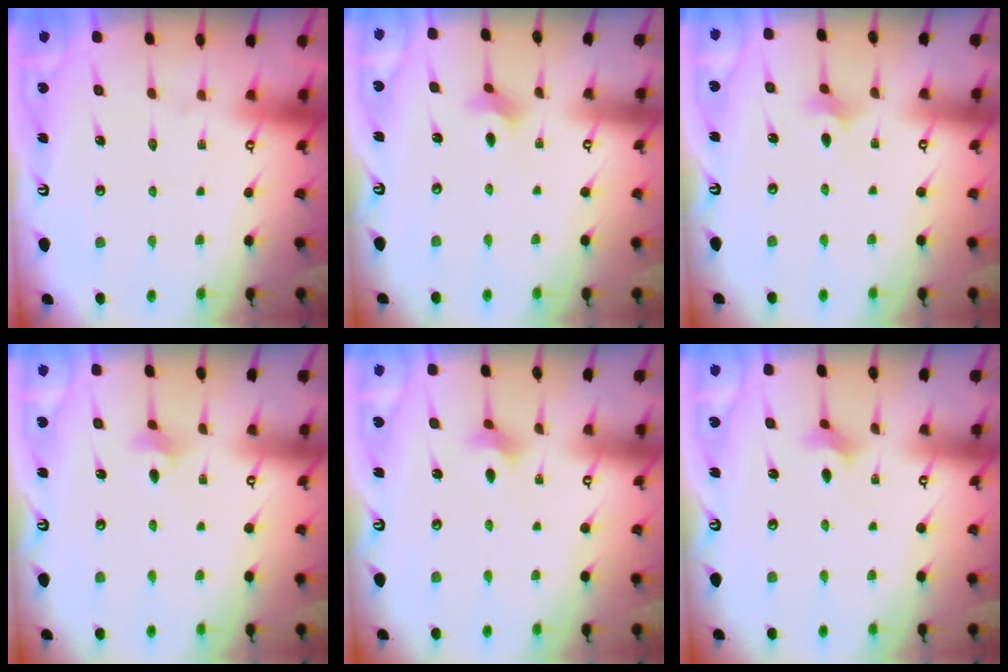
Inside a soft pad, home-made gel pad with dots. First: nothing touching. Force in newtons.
{"total": 2.3, "press": 2.3, "slide": 0.5}
{"total": 1.8, "press": 1.7, "slide": 0.5}
{"total": 2.1, "press": 2.1, "slide": 0.5}
{"total": 2.1, "press": 2.0, "slide": 0.5}
{"total": 2.3, "press": 2.2, "slide": 0.4}